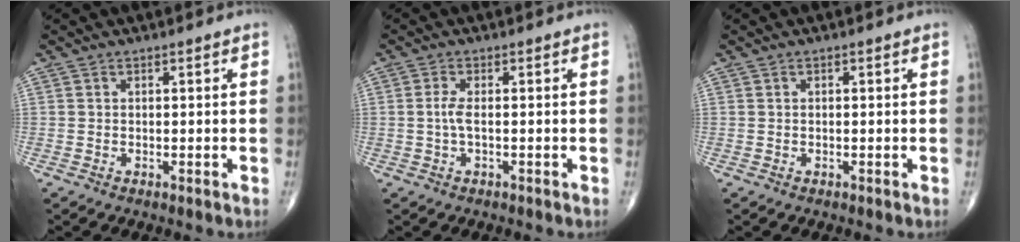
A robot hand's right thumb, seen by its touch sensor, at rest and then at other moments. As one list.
[{"total": 2.2, "force": [-0.2, 0.6, 2.1], "torque": [-0.054, 0.000, -0.005]}, {"total": 0.0}]